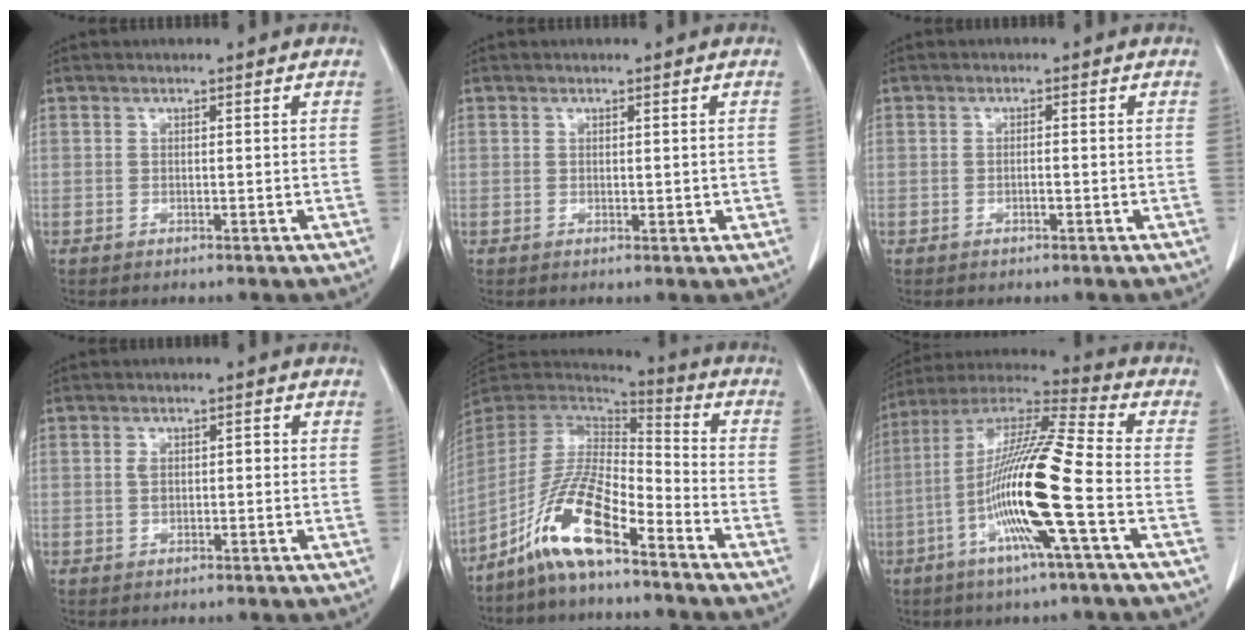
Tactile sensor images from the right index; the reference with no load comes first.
{"total": 1.1, "force": [0.0, 0.6, 1.0], "torque": [-0.011, -0.003, 0.002]}
{"total": 1.0, "force": [-0.4, 0.1, 0.9], "torque": [-0.016, 0.001, -0.008]}
{"total": 2.2, "force": [-0.1, 1.3, 1.8], "torque": [-0.036, 0.013, -0.001]}
{"total": 12.2, "force": [-7.9, 2.2, 9.1], "torque": [-0.189, 0.005, -0.153]}
{"total": 17.6, "force": [-5.0, -0.3, 16.8], "torque": [-0.331, -0.007, -0.106]}